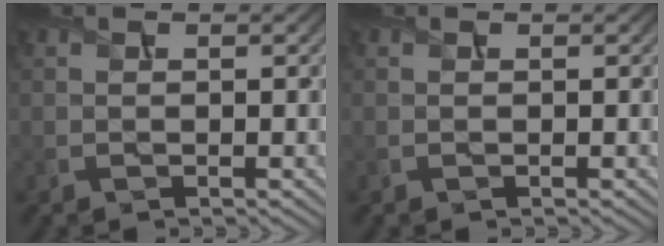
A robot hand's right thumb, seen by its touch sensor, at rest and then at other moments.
{"total": 0.0}